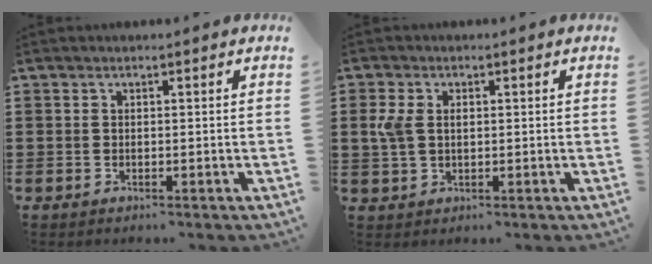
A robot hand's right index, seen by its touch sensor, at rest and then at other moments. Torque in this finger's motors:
{"motor_torque": [0.16, -0.05, 0.10, 0.08]}